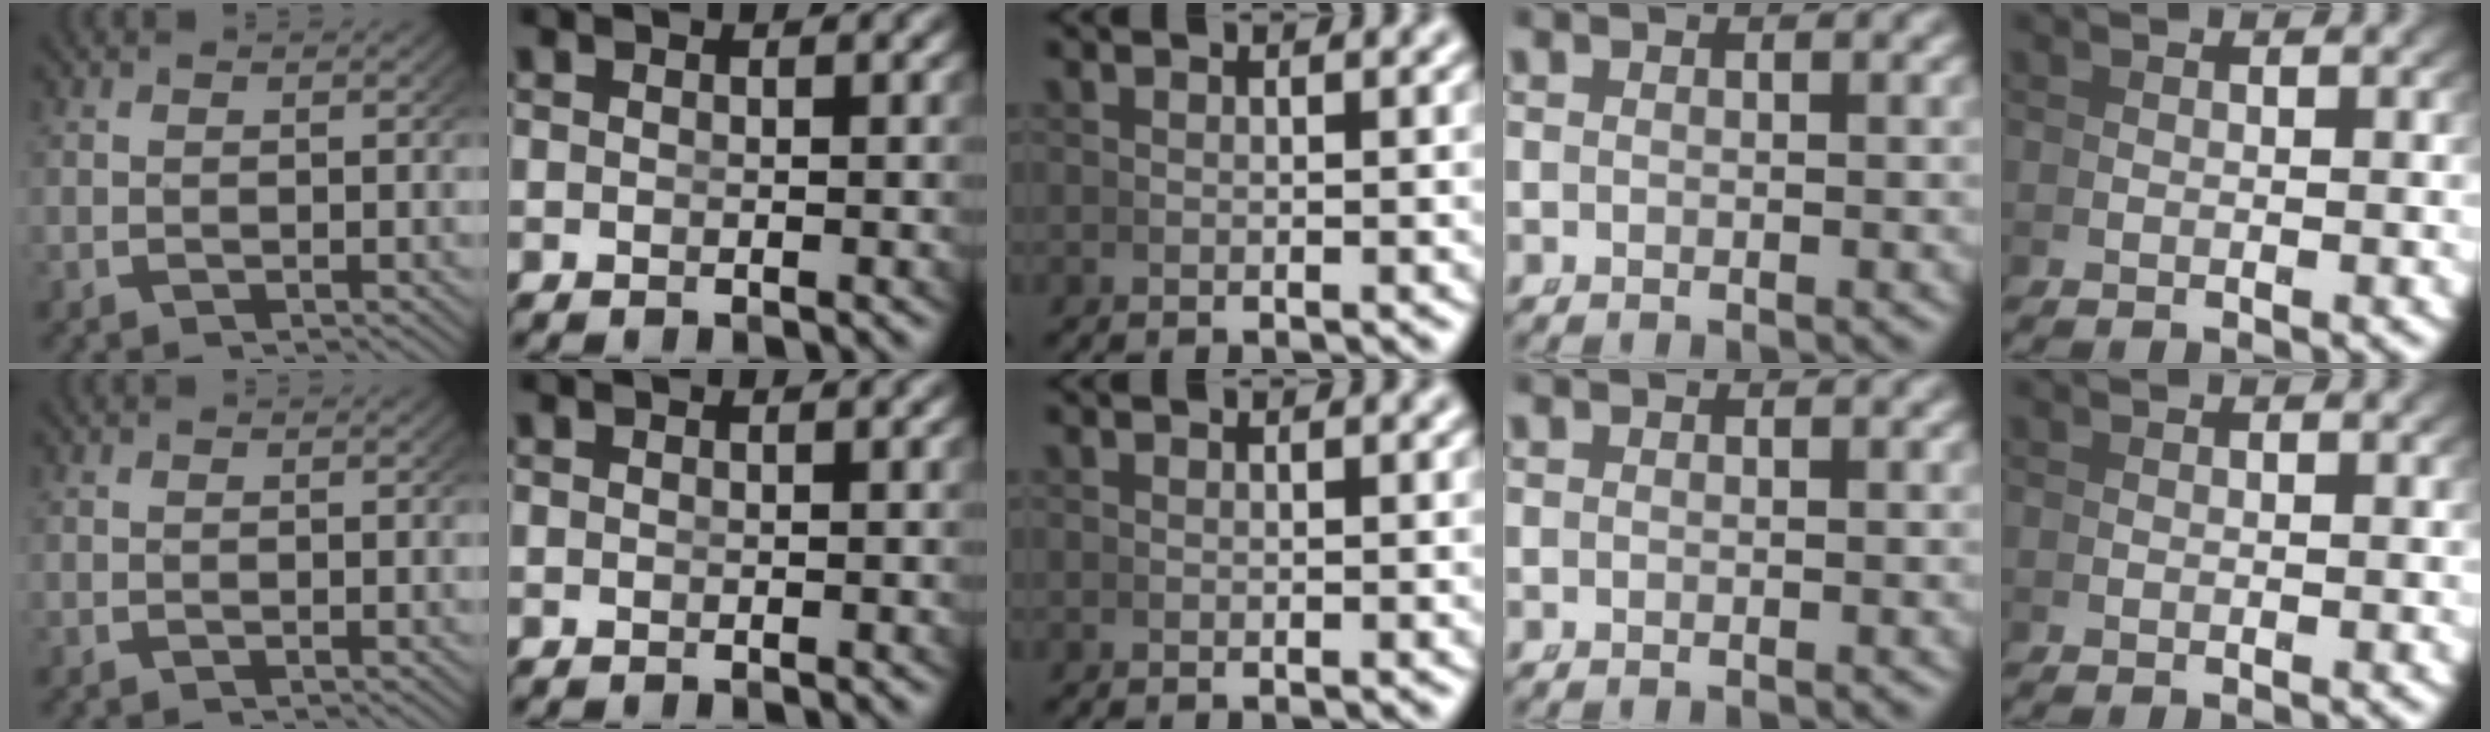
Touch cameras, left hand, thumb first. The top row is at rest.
{}